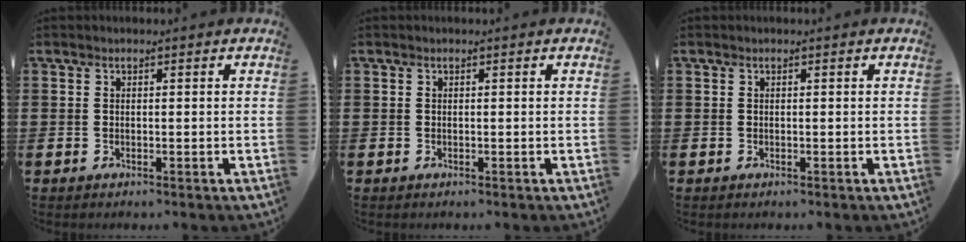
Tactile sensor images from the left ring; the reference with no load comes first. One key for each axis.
{"total": 0.0}
{"total": 0.0}